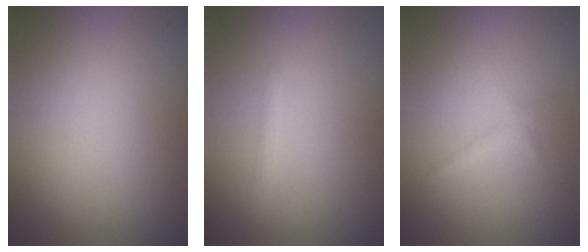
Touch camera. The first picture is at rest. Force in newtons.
{"total": 0.9, "press": 0.9, "slide": 0.1}
{"total": 0.9, "press": 0.9, "slide": 0.0}